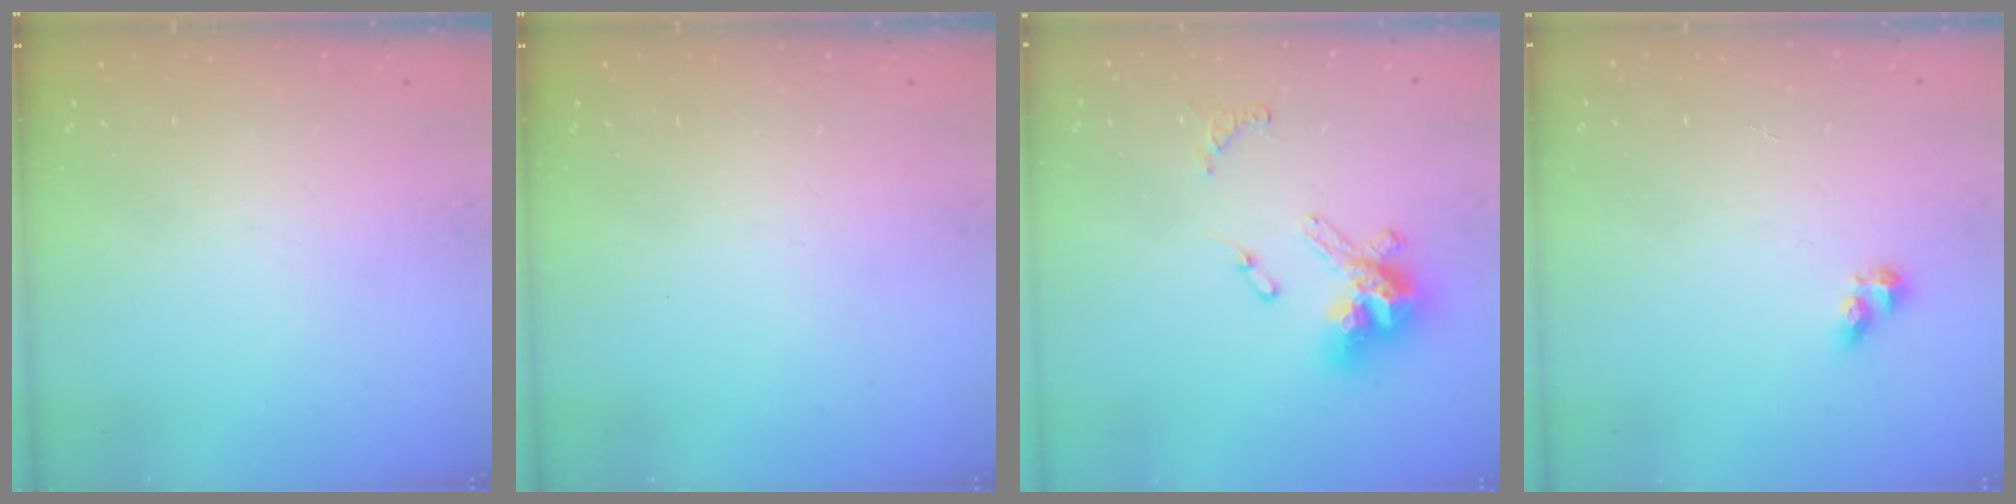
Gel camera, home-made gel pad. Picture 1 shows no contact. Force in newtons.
{"total": 0.0}
{"total": 13.4, "press": 13.4, "slide": 1.3}
{"total": 3.9, "press": 3.9, "slide": 0.5}